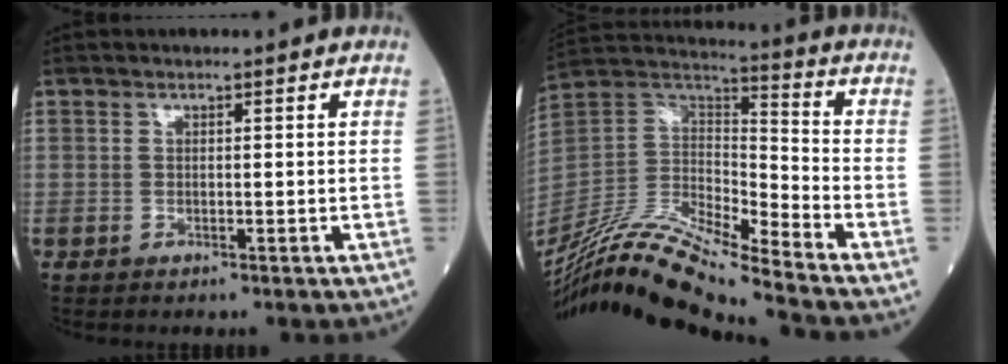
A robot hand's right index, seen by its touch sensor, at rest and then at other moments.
{"total": 17.8, "force": [-15.6, -0.2, 8.6], "torque": [-0.173, 0.015, -0.296]}